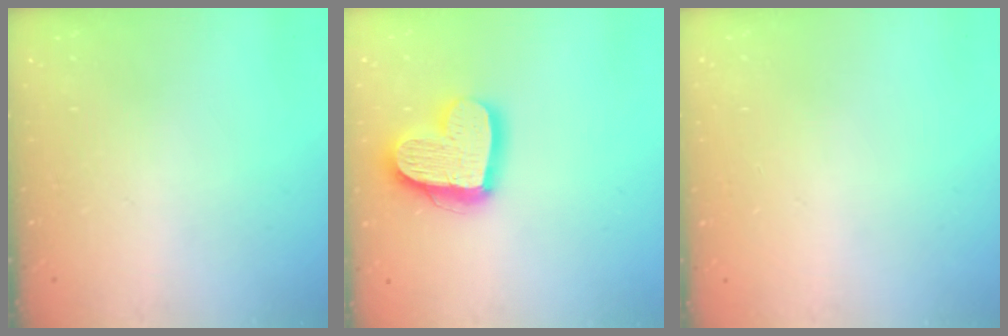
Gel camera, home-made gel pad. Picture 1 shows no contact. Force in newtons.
{"total": 17.6, "press": 17.5, "slide": 1.9}
{"total": 0.0}